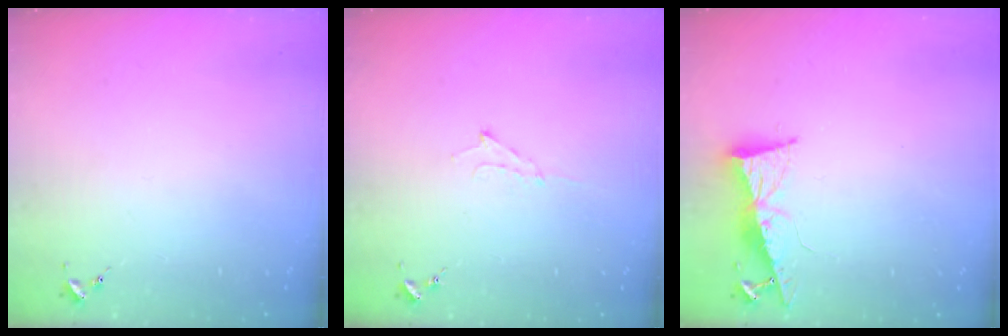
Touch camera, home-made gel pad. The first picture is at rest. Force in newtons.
{"total": 4.6, "press": 4.6, "slide": 0.7}
{"total": 8.6, "press": 8.6, "slide": 1.1}